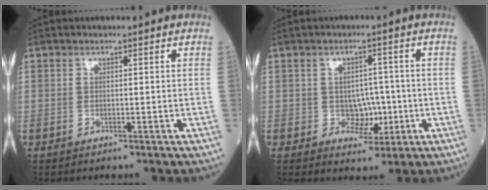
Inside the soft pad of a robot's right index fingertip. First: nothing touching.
{"total": 4.4, "force": [-0.7, 3.3, 2.8], "torque": [-0.032, 0.005, -0.004]}